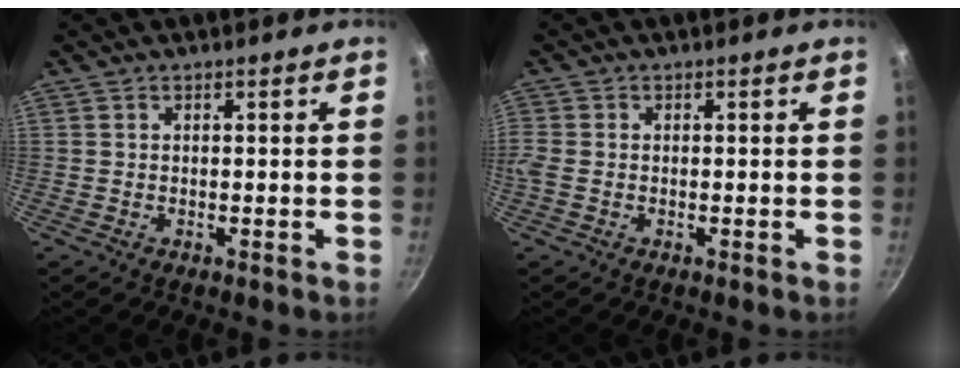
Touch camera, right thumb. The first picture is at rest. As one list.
[{"total": 2.8, "force": [-0.5, 2.0, 1.9], "torque": [-0.063, -0.001, -0.010]}]